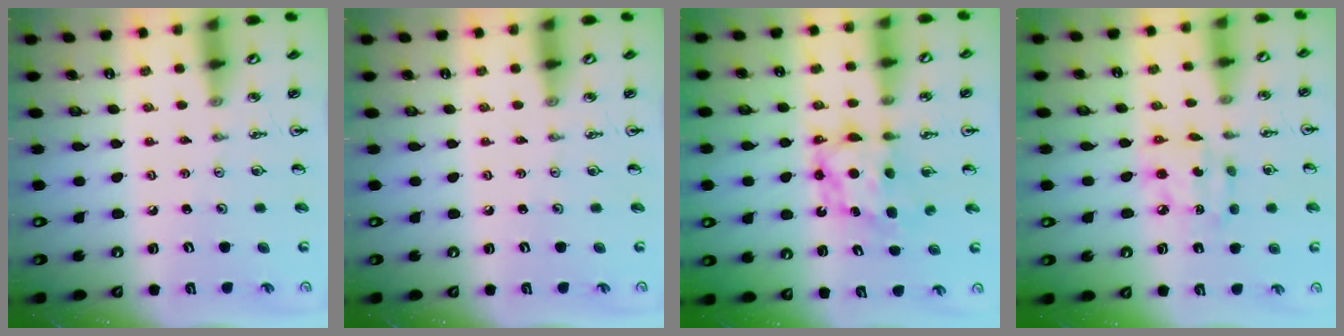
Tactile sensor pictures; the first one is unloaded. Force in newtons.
{"total": 0.0}
{"total": 6.6, "press": 6.6, "slide": 0.3}
{"total": 7.6, "press": 7.5, "slide": 0.4}